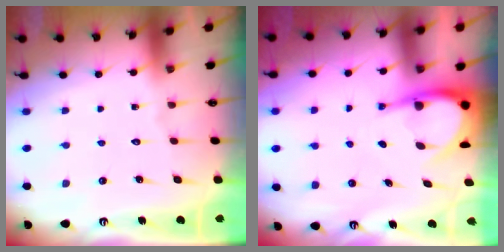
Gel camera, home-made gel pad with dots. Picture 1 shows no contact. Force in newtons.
{"total": 6.4, "press": 6.4, "slide": 0.5}